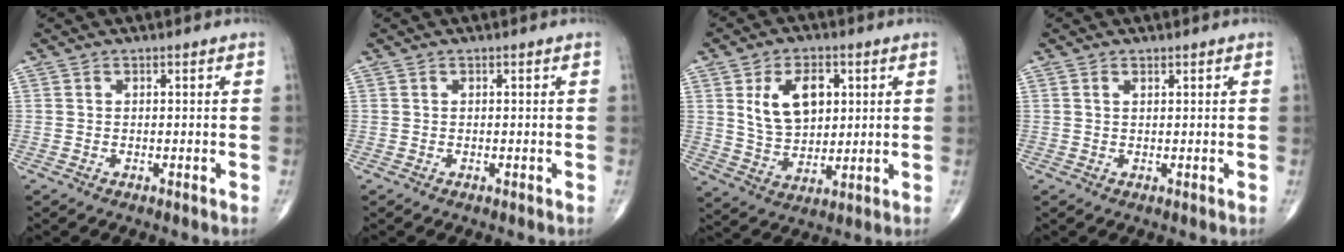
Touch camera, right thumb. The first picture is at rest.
{"total": 0.0}
{"total": 11.8, "force": [3.3, 7.6, 8.3], "torque": [-0.117, -0.013, 0.068]}
{"total": 0.7, "force": [0.4, 0.4, 0.5], "torque": [-0.011, 0.000, 0.008]}